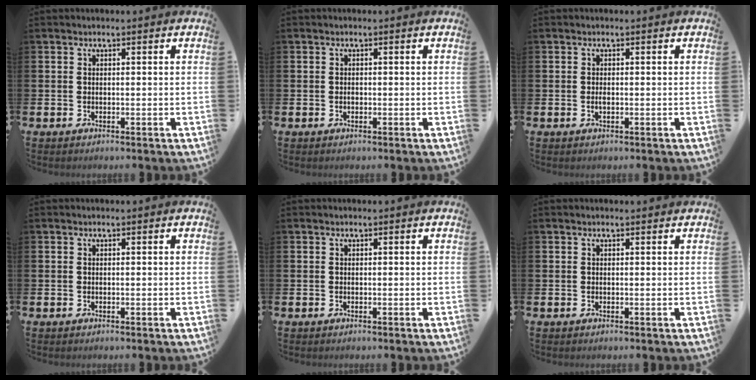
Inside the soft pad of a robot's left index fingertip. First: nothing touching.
{"total": 0.5, "force": [-0.1, 0.4, 0.3], "torque": [-0.001, 0.001, -0.005]}
{"total": 0.8, "force": [-0.1, 0.3, 0.7], "torque": [-0.009, -0.002, -0.004]}
{"total": 0.0}
{"total": 0.0}
{"total": 0.0}